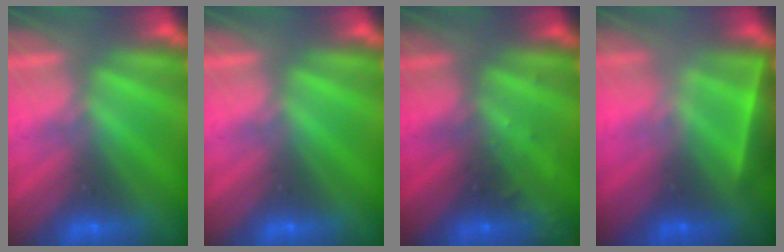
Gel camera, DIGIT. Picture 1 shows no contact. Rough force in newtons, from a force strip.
{"total": 0.0}
{"total": 2.8}
{"total": 4.3}